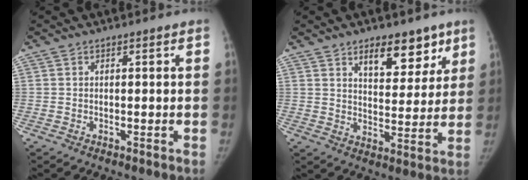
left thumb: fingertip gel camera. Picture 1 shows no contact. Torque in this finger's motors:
{"motor_torque": [0.01, 0.10, 0.78, -0.65, 0.04]}